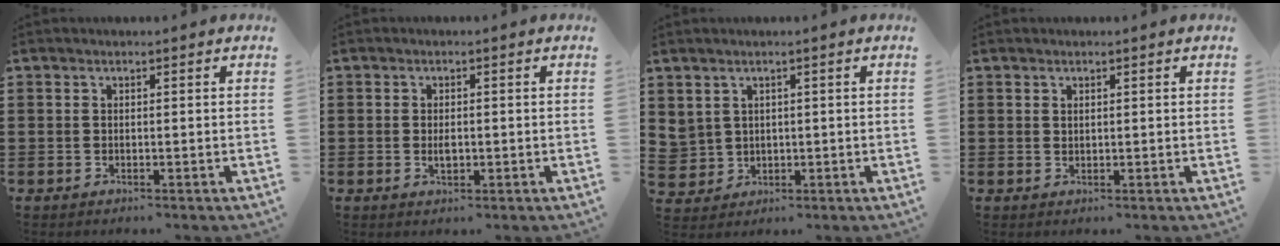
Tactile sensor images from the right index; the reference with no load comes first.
{"total": 1.8, "force": [-0.2, 0.9, 1.6], "torque": [-0.030, 0.003, -0.005]}
{"total": 2.5, "force": [1.2, 2.2, 0.2], "torque": [-0.016, 0.010, 0.023]}
{"total": 0.7, "force": [0.5, 0.4, 0.3], "torque": [-0.007, 0.001, 0.009]}